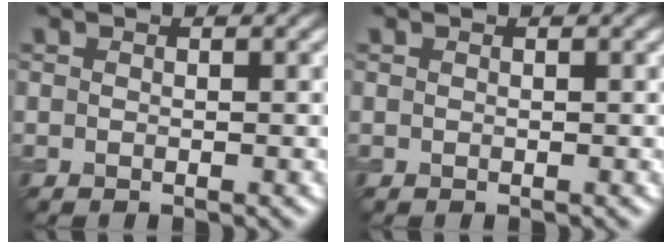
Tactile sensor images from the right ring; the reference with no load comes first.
{"total": 0.0}